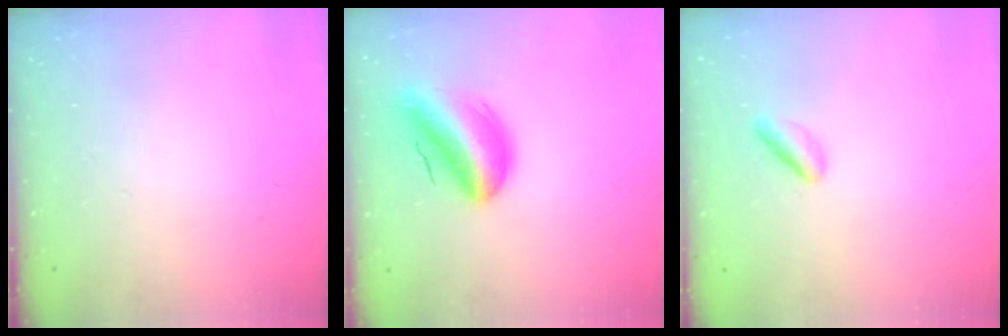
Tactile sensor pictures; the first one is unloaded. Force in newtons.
{"total": 11.4, "press": 10.9, "slide": 3.3}
{"total": 2.3, "press": 2.3, "slide": 0.4}